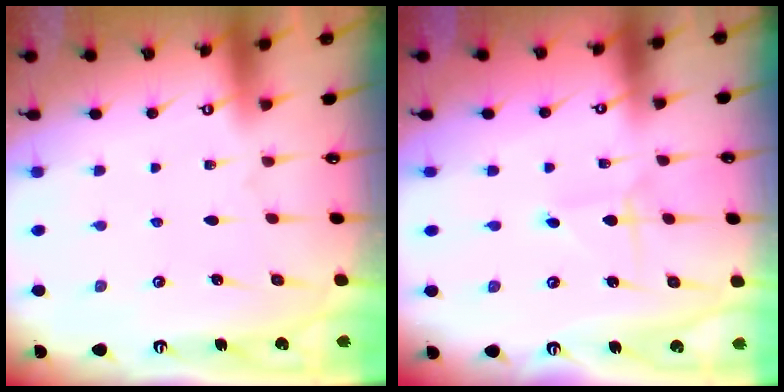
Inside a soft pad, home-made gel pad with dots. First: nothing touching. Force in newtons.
{"total": 1.8, "press": 1.7, "slide": 0.2}